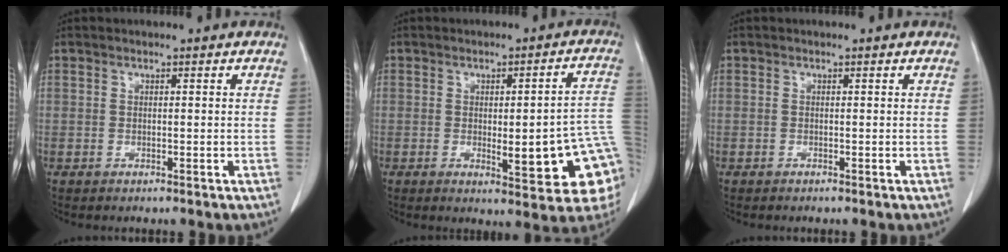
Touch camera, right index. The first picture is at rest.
{"total": 15.3, "force": [-2.9, 3.2, 14.6], "torque": [-0.121, 0.018, -0.016]}
{"total": 0.0}